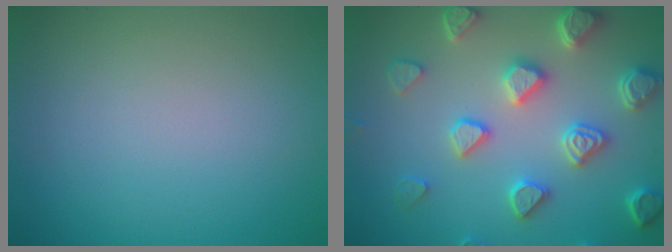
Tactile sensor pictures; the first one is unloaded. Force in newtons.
{"total": 5.5, "press": 5.0, "slide": 2.4}